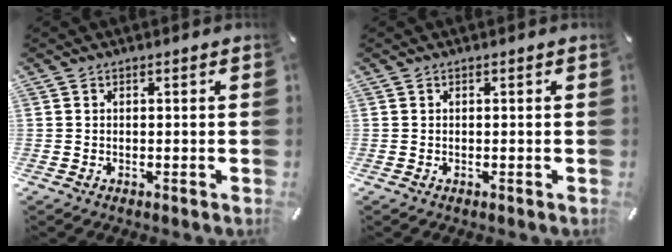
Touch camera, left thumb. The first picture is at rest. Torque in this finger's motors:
{"motor_torque": [0.00, 0.00, -0.02, 0.02, 0.00]}